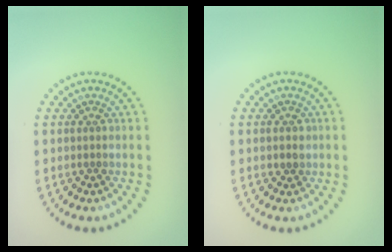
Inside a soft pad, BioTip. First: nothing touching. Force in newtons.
{"total": 0.8, "press": 0.7, "slide": 0.4}